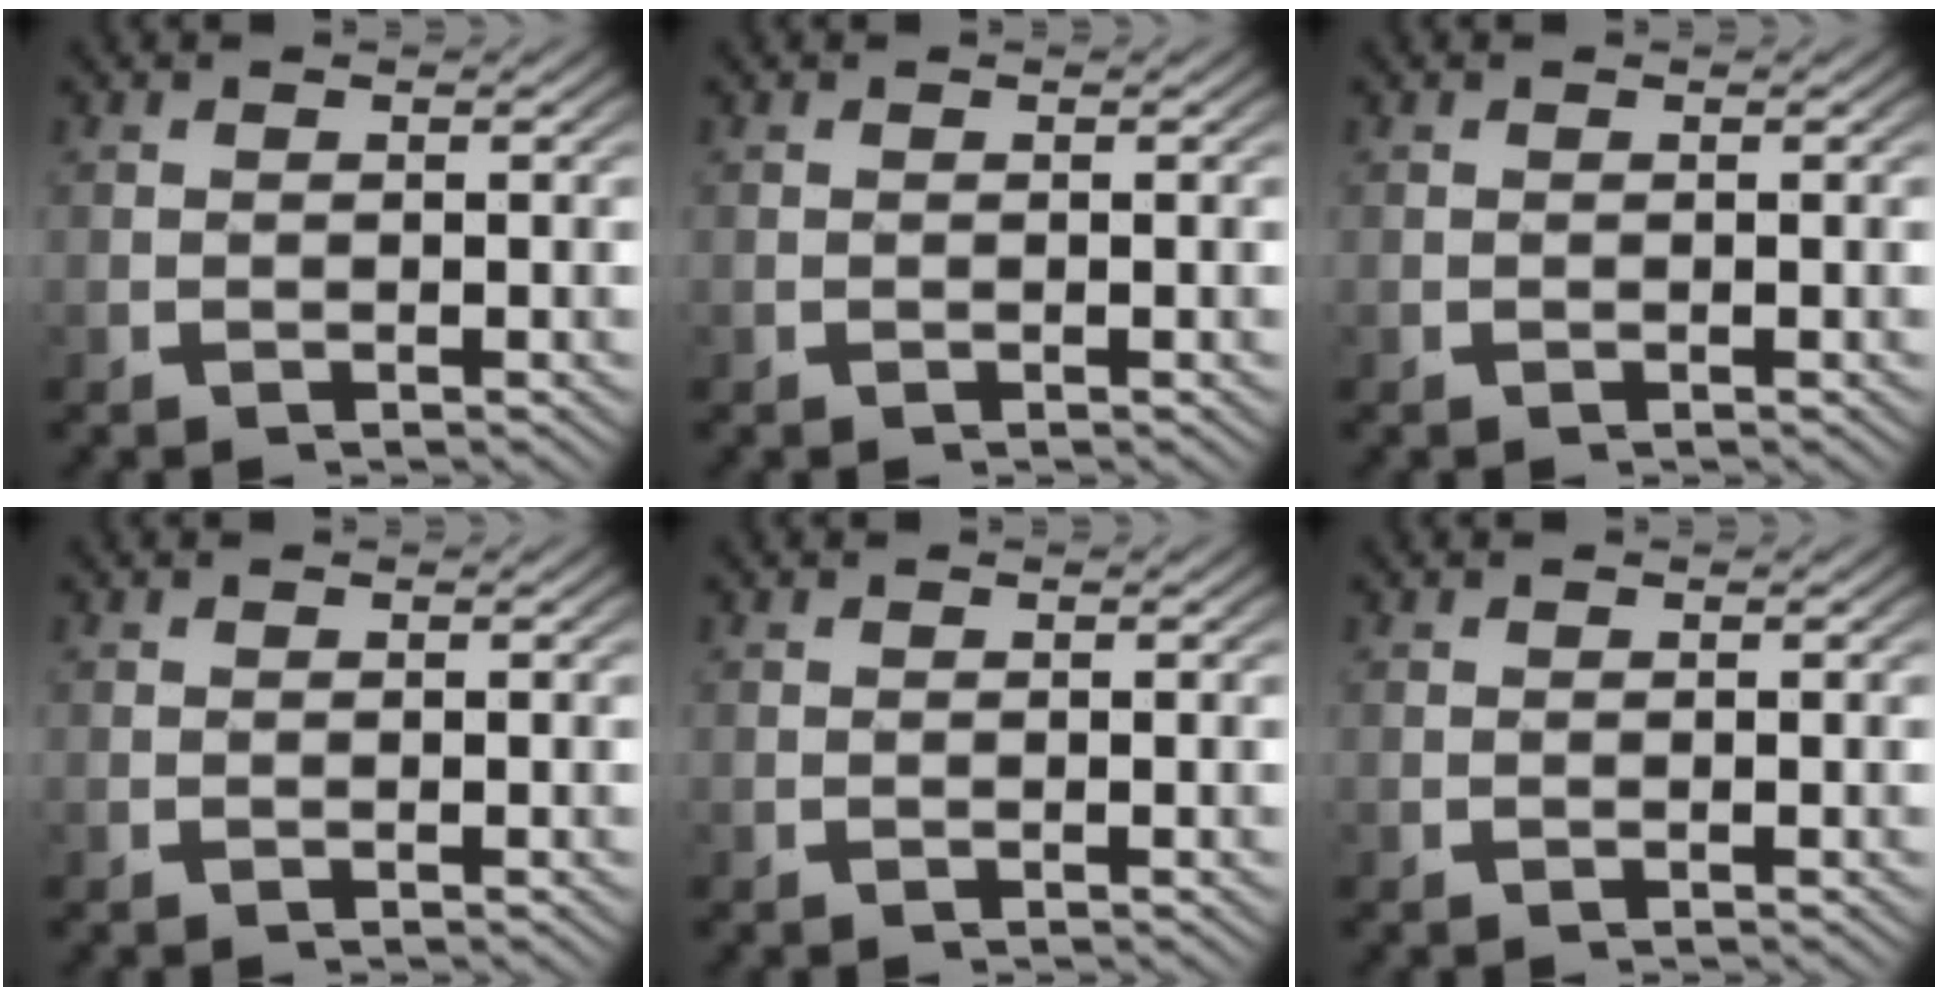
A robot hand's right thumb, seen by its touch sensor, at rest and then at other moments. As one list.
[{"total": 0.0}, {"total": 0.0}, {"total": 0.0}, {"total": 0.0}, {"total": 0.0}]